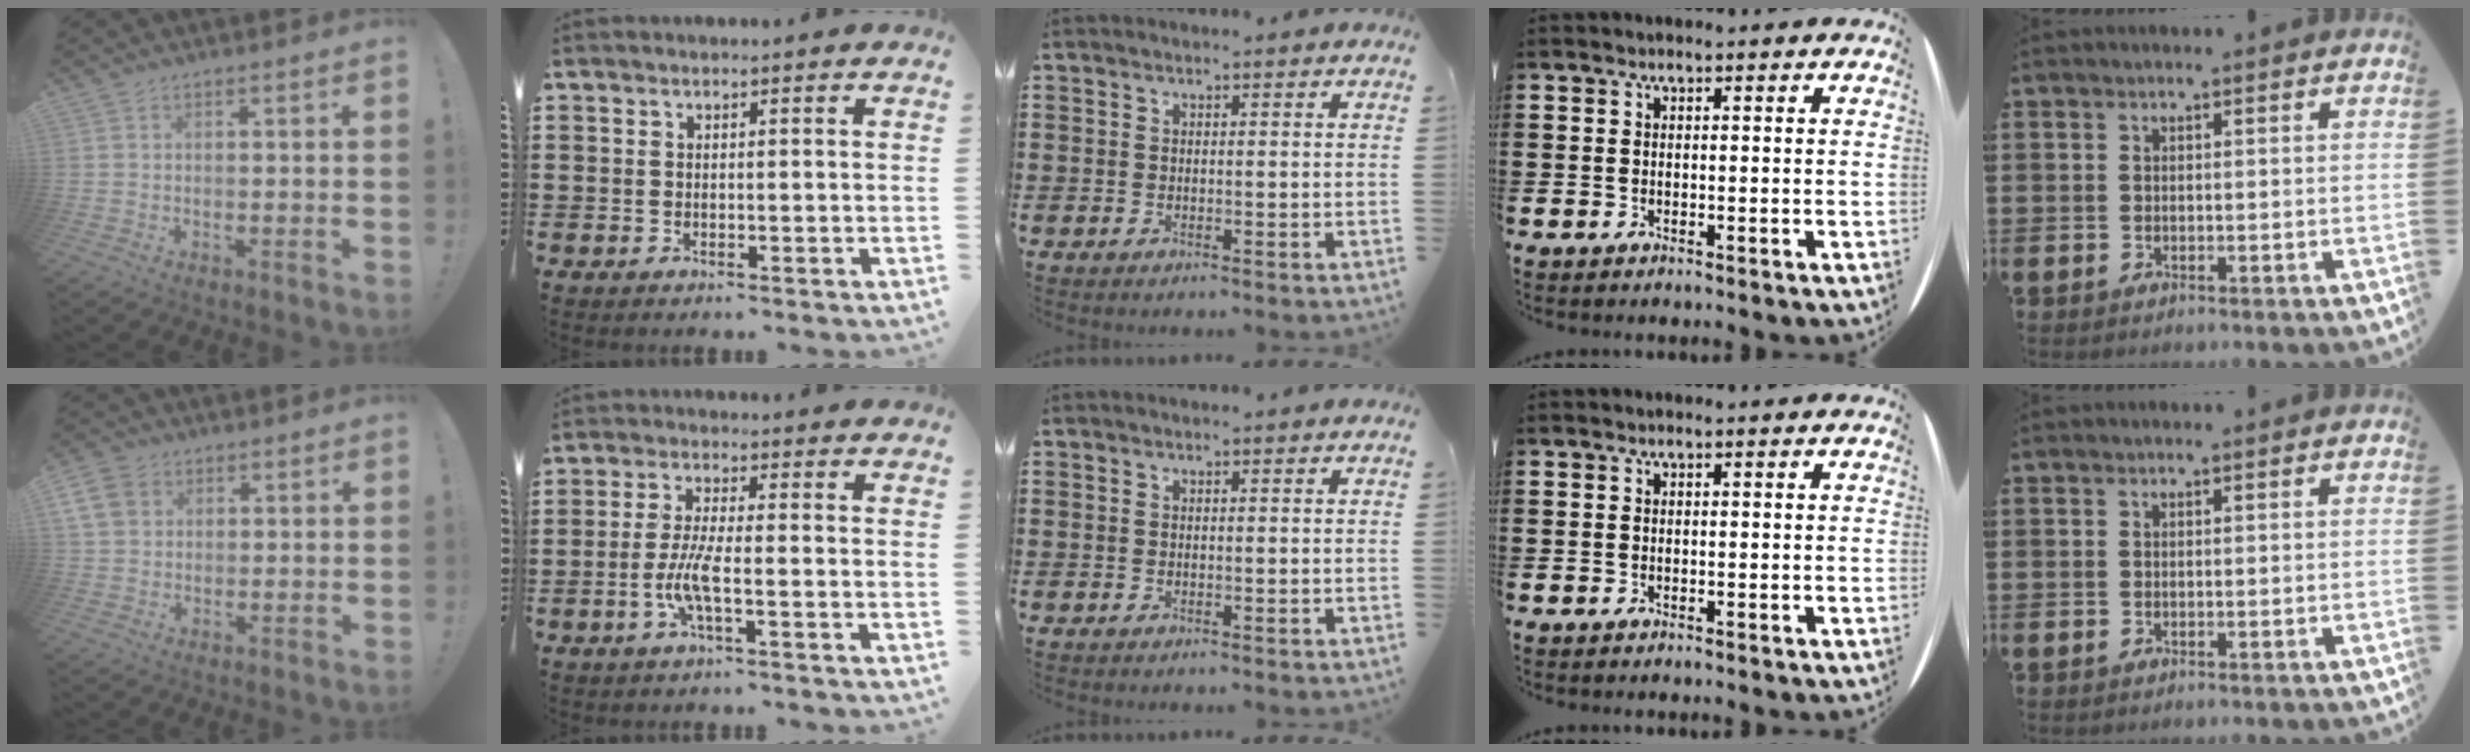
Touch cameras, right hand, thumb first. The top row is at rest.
{"thumb": {"total": 7.6, "force": [3.0, 6.1, 3.3], "torque": [-0.058, -0.009, 0.062]}, "index": {"total": 5.8, "force": [-2.0, 0.8, 5.3], "torque": [-0.125, -0.015, -0.047]}}